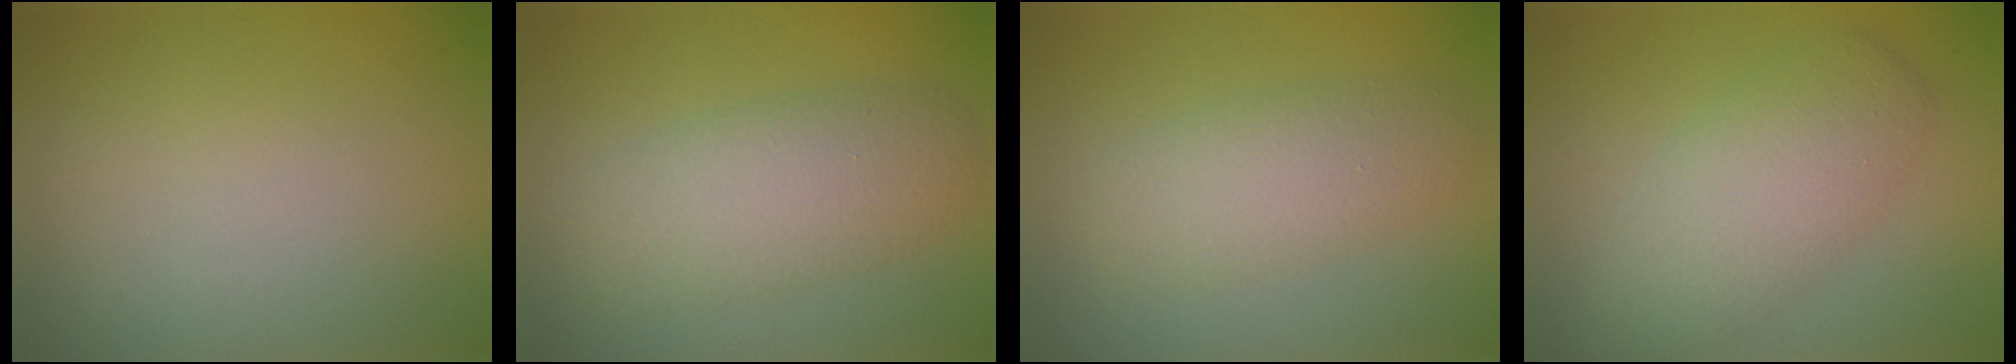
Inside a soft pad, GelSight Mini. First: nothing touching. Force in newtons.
{"total": 5.2, "press": 5.2, "slide": 0.4}
{"total": 4.0, "press": 4.0, "slide": 0.0}
{"total": 5.5, "press": 5.5, "slide": 0.1}